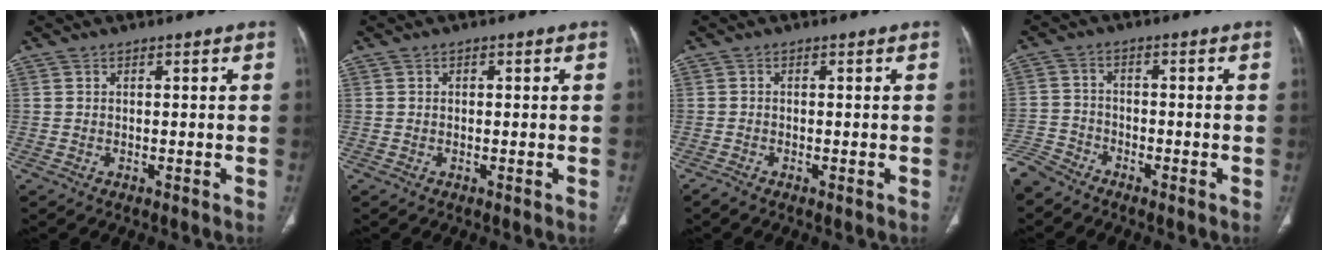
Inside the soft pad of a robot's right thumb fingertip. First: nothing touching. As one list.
[{"total": 0.7, "force": [0.2, 0.5, 0.5], "torque": [-0.003, 0.002, 0.002]}, {"total": 1.4, "force": [-0.8, 0.4, 1.0], "torque": [-0.024, -0.003, -0.020]}, {"total": 5.8, "force": [-5.3, 2.2, 1.1], "torque": [-0.033, 0.011, -0.113]}]